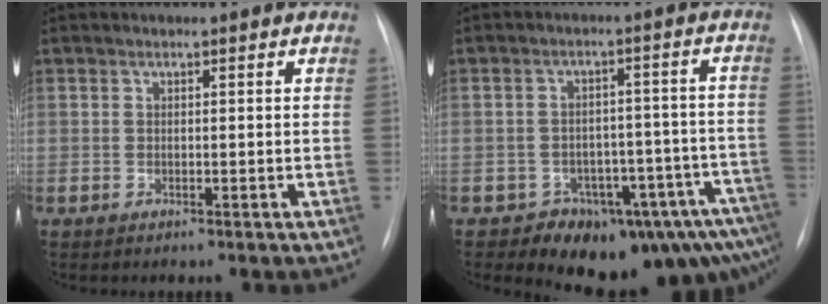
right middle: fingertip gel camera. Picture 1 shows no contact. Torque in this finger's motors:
{"motor_torque": [1.08, -1.06, 0.21, 0.09]}